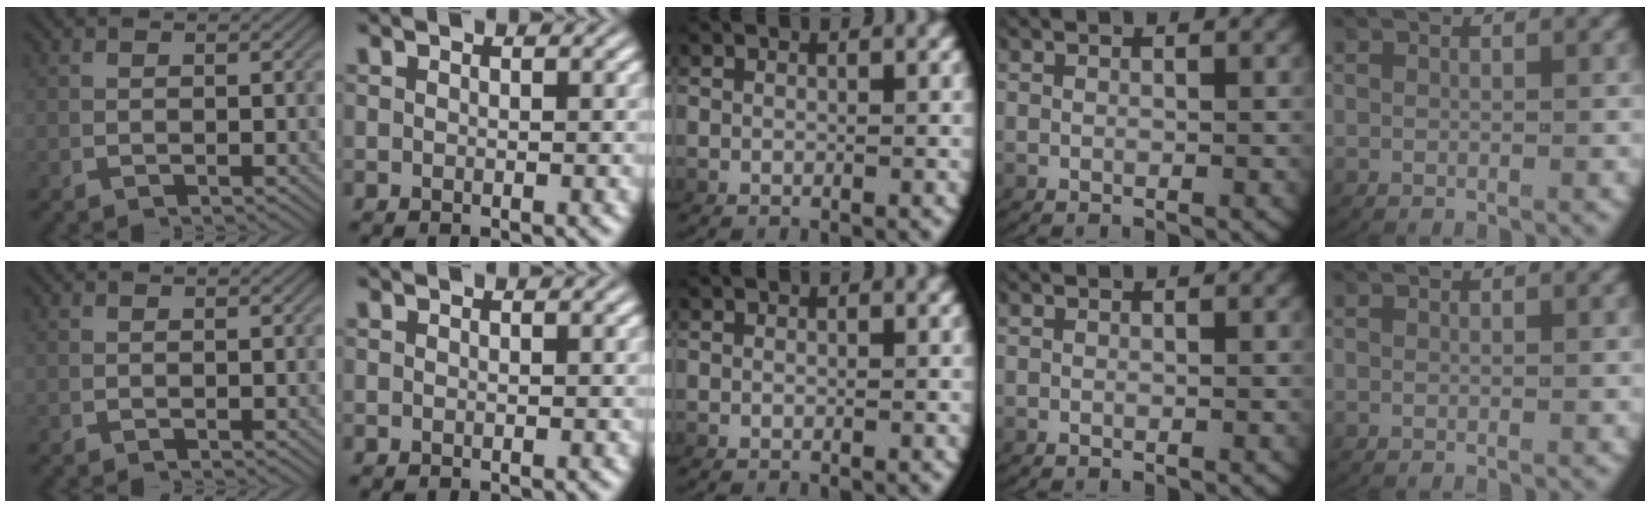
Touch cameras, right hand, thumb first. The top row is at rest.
{}